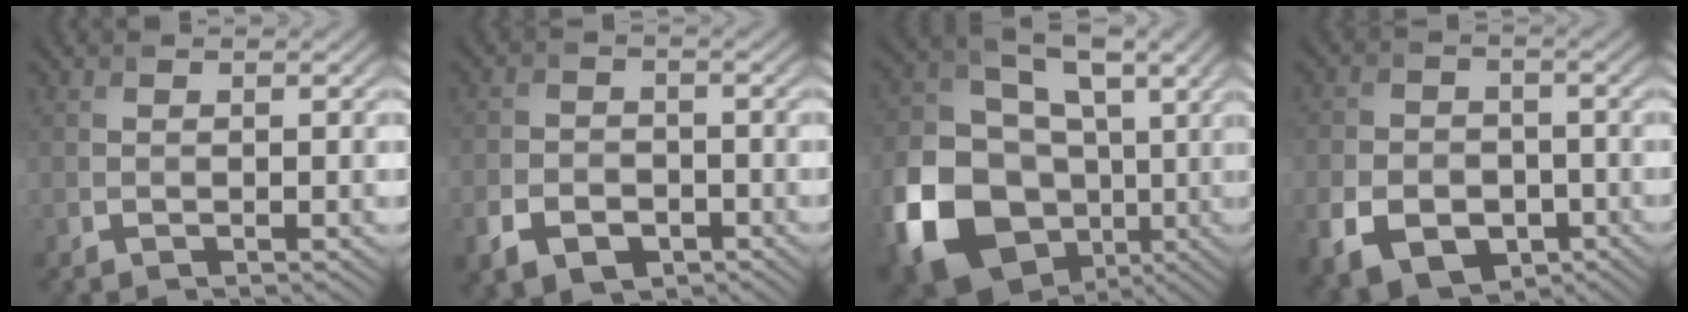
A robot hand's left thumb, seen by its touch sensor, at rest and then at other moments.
{"total": 5.6, "force": [-3.0, 3.7, 2.9], "torque": [-0.063, -0.012, -0.053]}
{"total": 16.9, "force": [-4.4, 12.8, 10.2], "torque": [-0.221, -0.024, -0.070]}
{"total": 9.6, "force": [-4.2, 7.2, 4.9], "torque": [-0.110, -0.035, -0.081]}